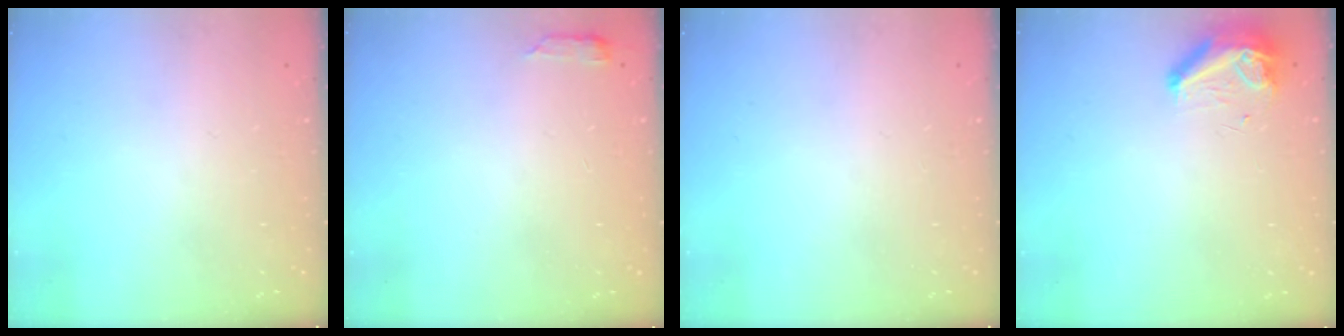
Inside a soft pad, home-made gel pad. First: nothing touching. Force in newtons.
{"total": 2.9, "press": 2.8, "slide": 0.6}
{"total": 0.0}
{"total": 8.4, "press": 8.2, "slide": 1.9}